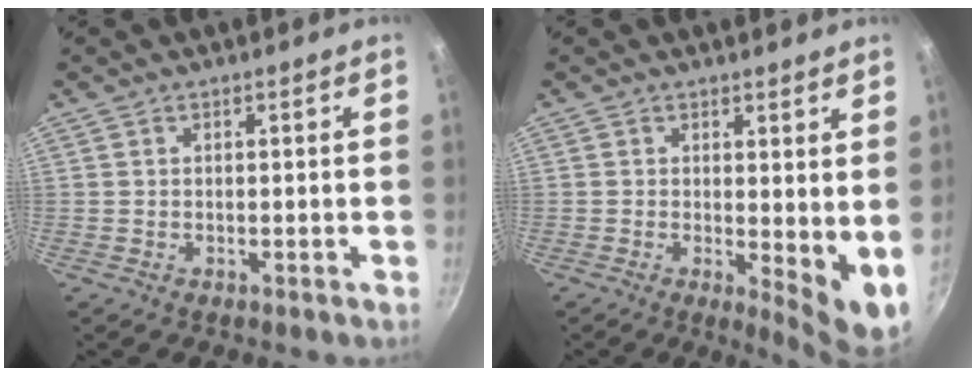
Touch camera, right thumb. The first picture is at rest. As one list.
[{"total": 6.9, "force": [0.9, 2.3, 6.5], "torque": [-0.086, -0.024, 0.013]}]